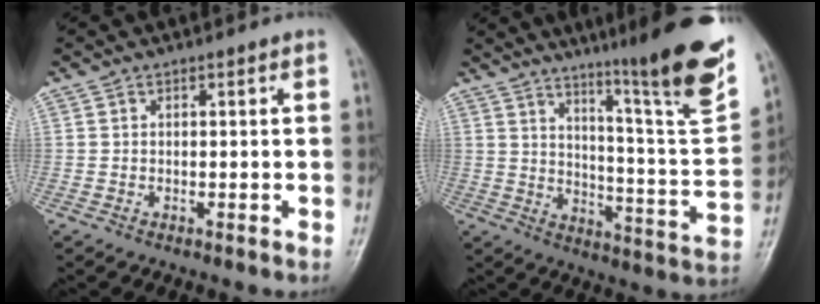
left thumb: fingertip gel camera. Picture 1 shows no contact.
{"total": 22.9, "force": [15.5, 1.6, 16.8], "torque": [-0.214, -0.095, 0.223]}